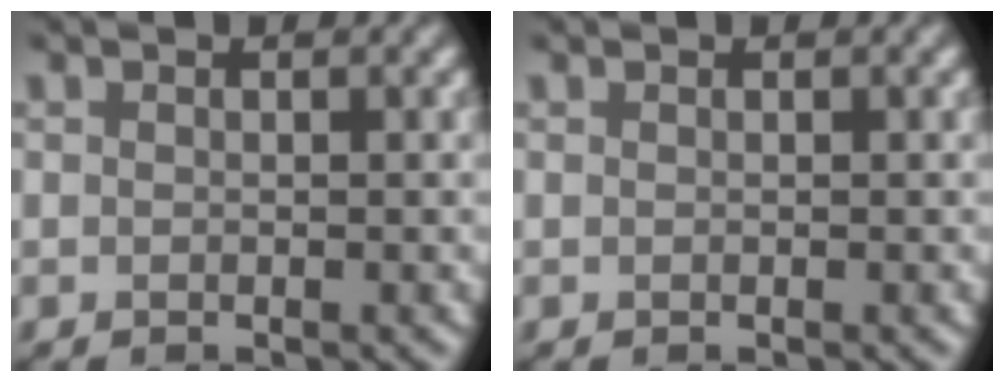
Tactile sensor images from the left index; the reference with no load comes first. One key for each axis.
{"total": 0.0}